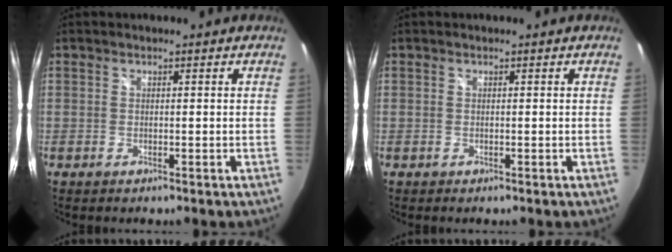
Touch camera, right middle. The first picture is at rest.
{"total": 0.0}